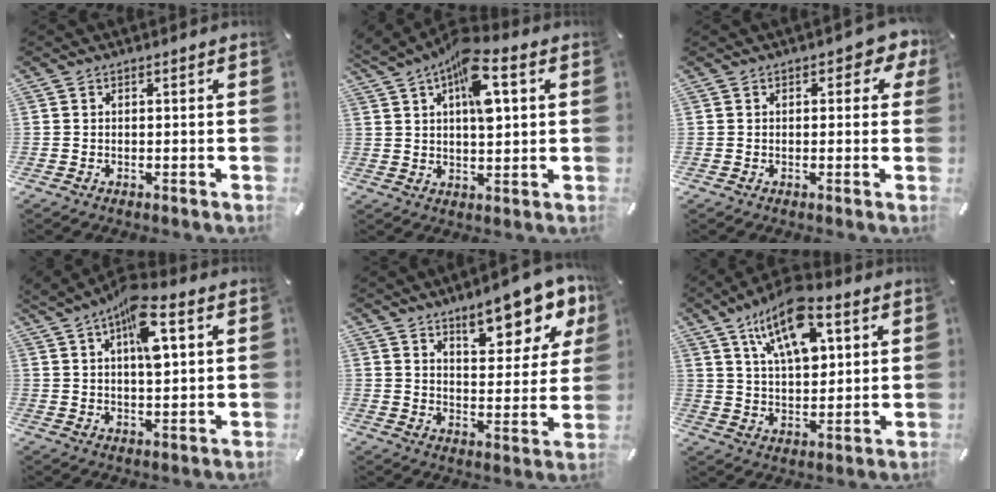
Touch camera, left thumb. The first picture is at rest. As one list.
[{"total": 11.3, "force": [4.5, 4.8, 9.1], "torque": [-0.139, -0.012, 0.075]}, {"total": 3.5, "force": [1.0, 2.1, 2.6], "torque": [-0.031, 0.002, 0.012]}, {"total": 10.4, "force": [4.4, 4.0, 8.5], "torque": [-0.136, -0.011, 0.074]}, {"total": 12.5, "force": [9.4, 4.9, 6.7], "torque": [-0.079, -0.061, 0.162]}, {"total": 15.0, "force": [7.8, 7.5, 10.4], "torque": [-0.181, -0.022, 0.134]}]